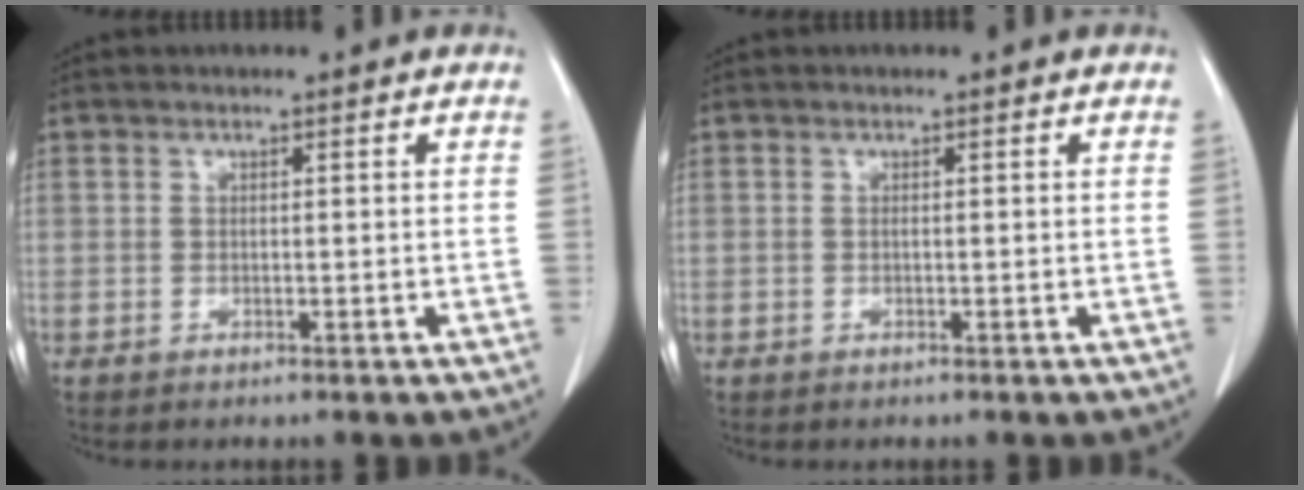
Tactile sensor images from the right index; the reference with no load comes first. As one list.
[{"total": 0.0}]